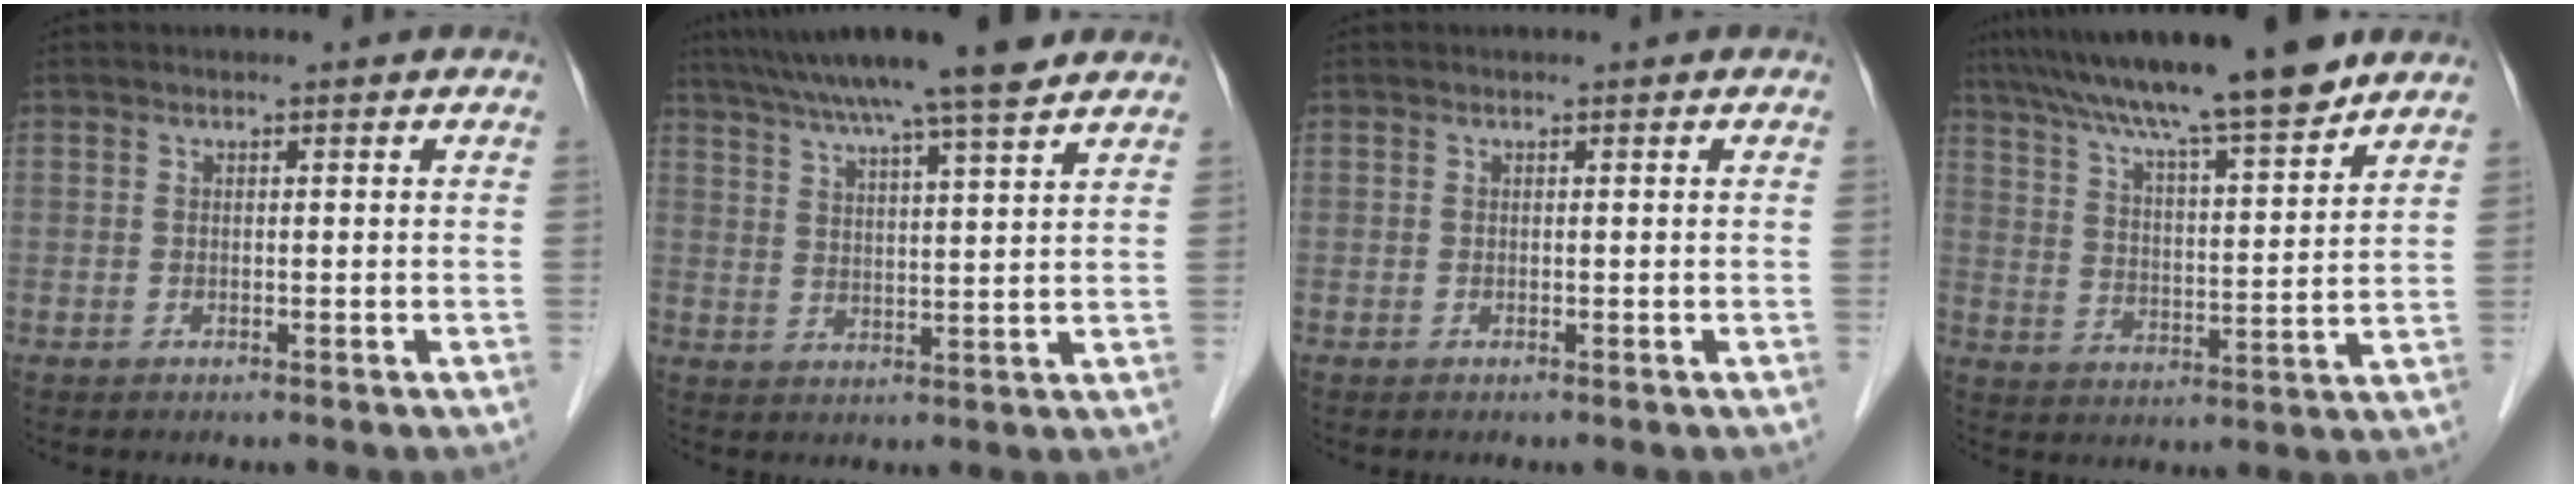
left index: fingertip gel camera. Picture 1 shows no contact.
{"total": 15.0, "force": [12.4, -0.1, 8.4], "torque": [-0.144, 0.027, 0.183]}
{"total": 0.0}
{"total": 17.2, "force": [14.2, 0.4, 9.6], "torque": [-0.158, 0.017, 0.226]}